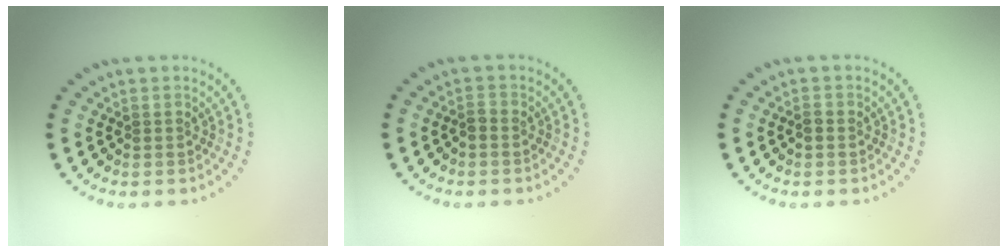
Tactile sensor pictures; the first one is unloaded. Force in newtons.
{"total": 0.8, "press": 0.7, "slide": 0.4}
{"total": 0.7, "press": 0.7, "slide": 0.1}